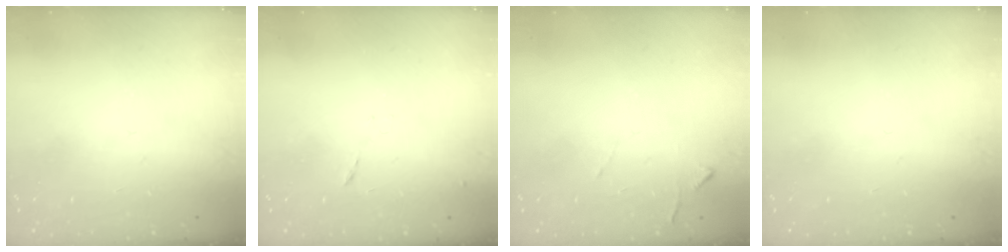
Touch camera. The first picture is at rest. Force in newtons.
{"total": 7.5, "press": 7.4, "slide": 0.6}
{"total": 4.7, "press": 4.6, "slide": 0.6}
{"total": 0.0}